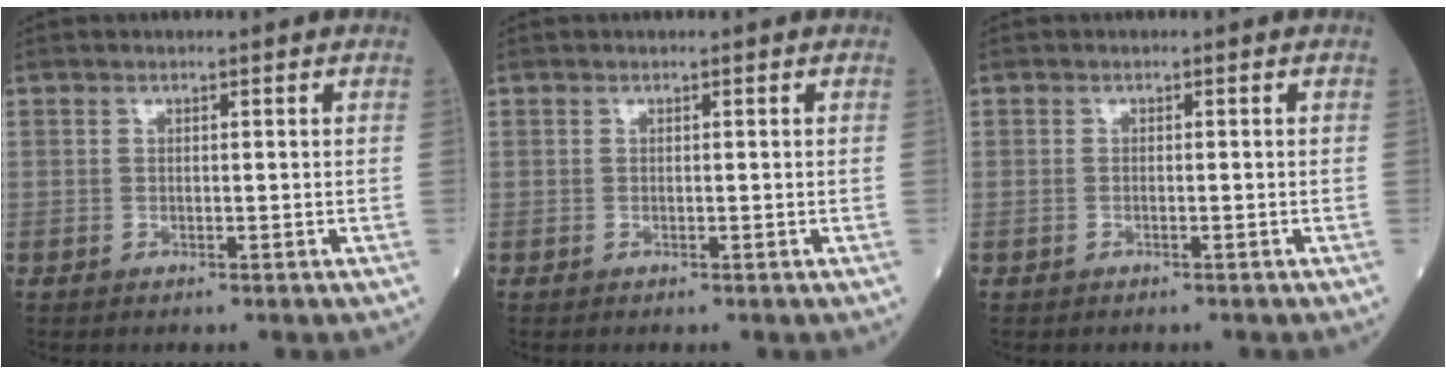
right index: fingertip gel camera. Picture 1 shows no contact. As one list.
[{"total": 0.0}, {"total": 0.5, "force": [-0.4, 0.4, 0.0], "torque": [-0.002, 0.003, -0.008]}]